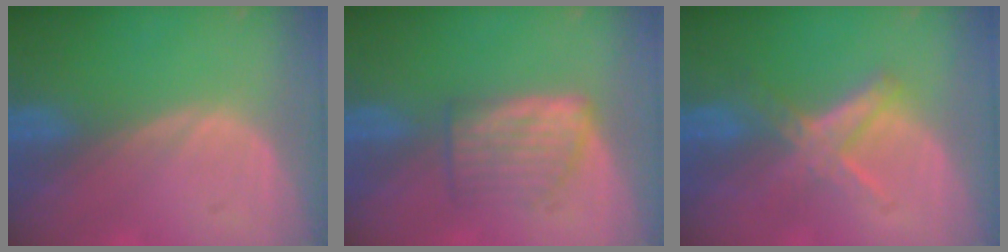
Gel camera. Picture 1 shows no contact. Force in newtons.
{"total": 5.8, "press": 5.4, "slide": 2.1}
{"total": 5.8, "press": 5.5, "slide": 1.8}